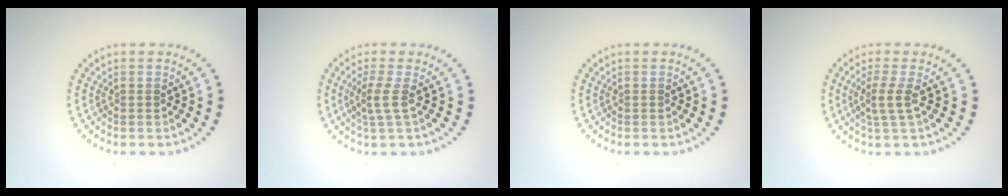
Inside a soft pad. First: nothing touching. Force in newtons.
{"total": 1.9, "press": 1.5, "slide": 1.2}
{"total": 0.0}
{"total": 2.1, "press": 1.7, "slide": 1.2}